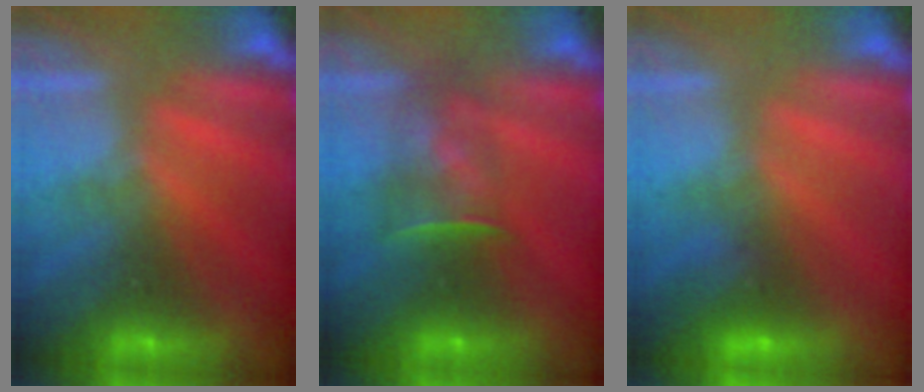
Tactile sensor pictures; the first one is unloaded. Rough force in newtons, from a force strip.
{"total": 7.3}
{"total": 1.2}